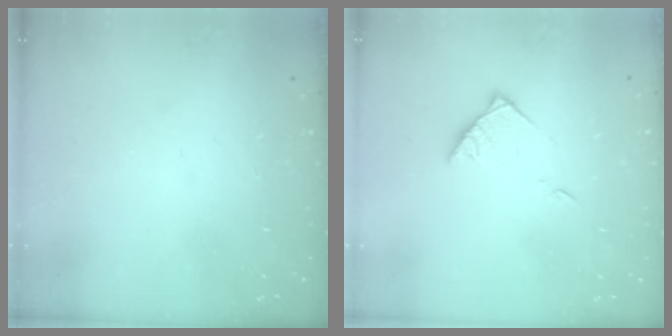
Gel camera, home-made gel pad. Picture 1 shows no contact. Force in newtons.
{"total": 4.2, "press": 4.1, "slide": 0.6}